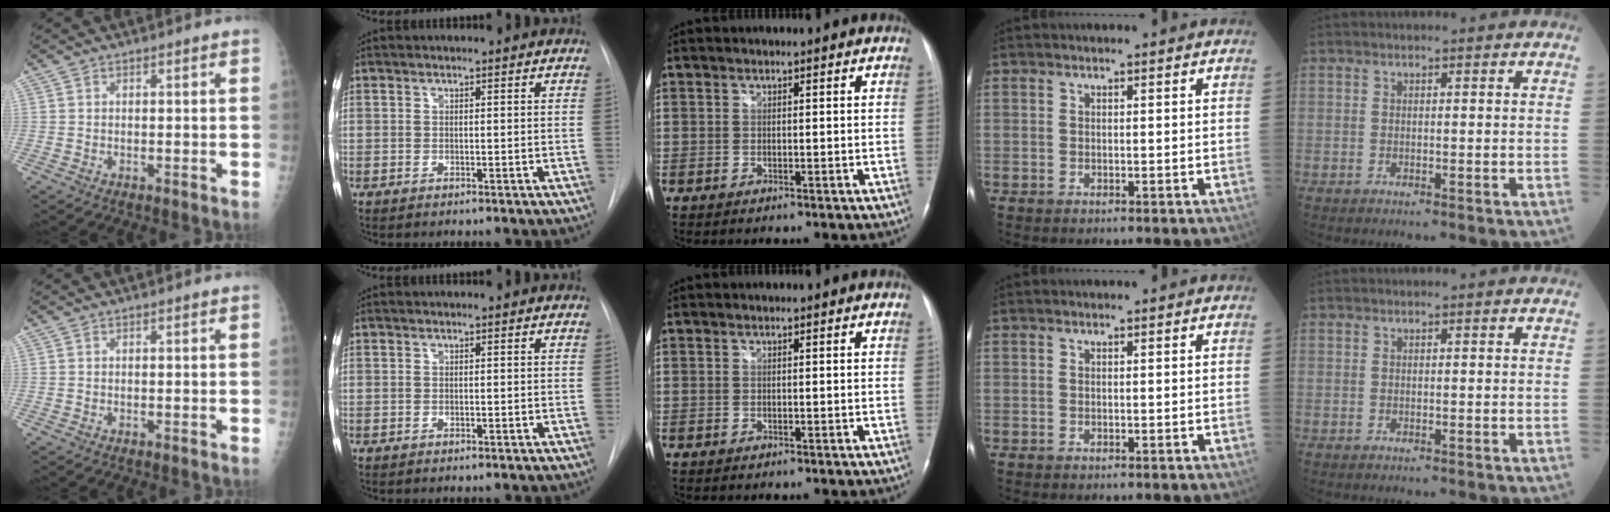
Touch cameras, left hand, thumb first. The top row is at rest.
{}